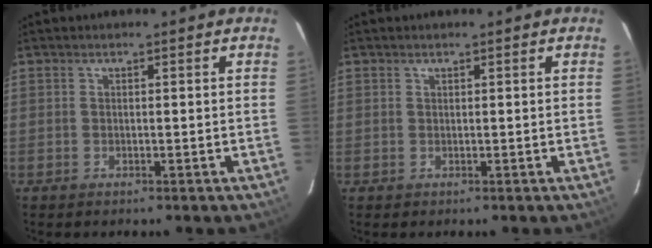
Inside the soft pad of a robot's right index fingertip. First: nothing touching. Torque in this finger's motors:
{"motor_torque": [-0.53, 0.10, -0.64, -0.21]}